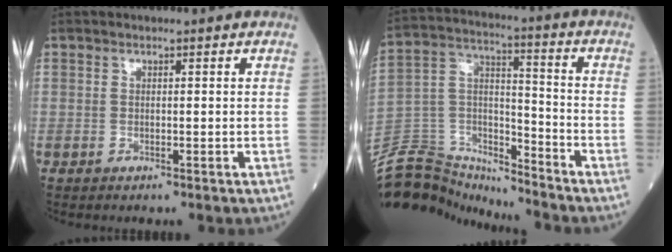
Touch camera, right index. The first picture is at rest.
{"total": 15.5, "force": [-14.6, 4.4, 2.3], "torque": [-0.051, 0.061, -0.257]}